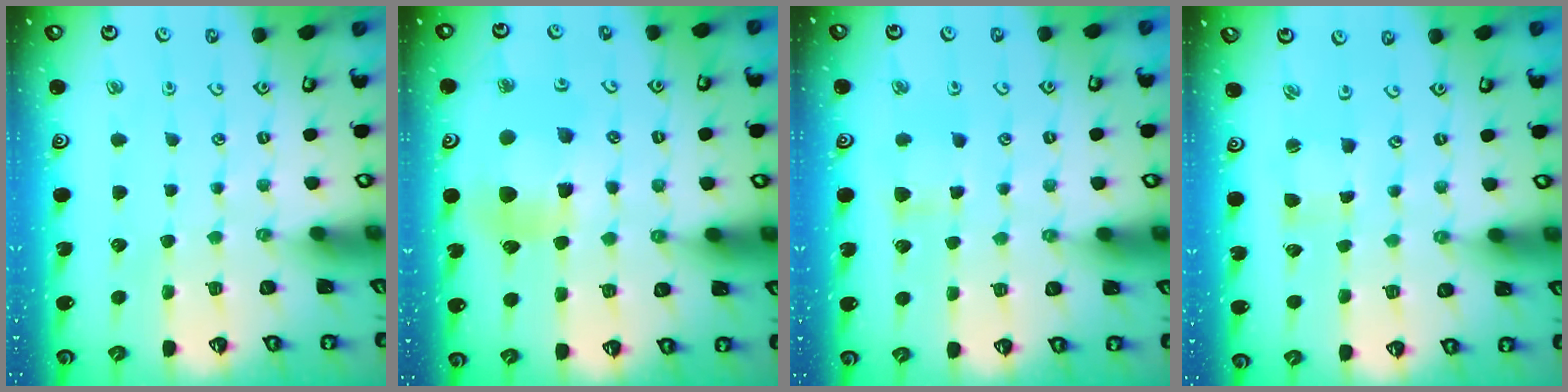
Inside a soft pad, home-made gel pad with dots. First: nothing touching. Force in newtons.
{"total": 10.2, "press": 10.2, "slide": 1.2}
{"total": 4.1, "press": 4.1, "slide": 0.7}
{"total": 0.8, "press": 0.8, "slide": 0.1}